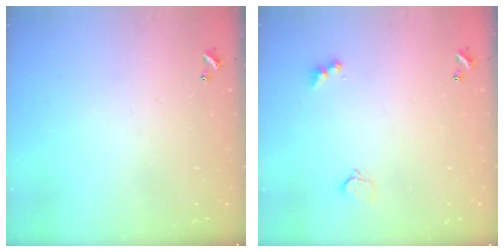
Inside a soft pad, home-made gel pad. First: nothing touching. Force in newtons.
{"total": 4.2, "press": 4.2, "slide": 0.6}